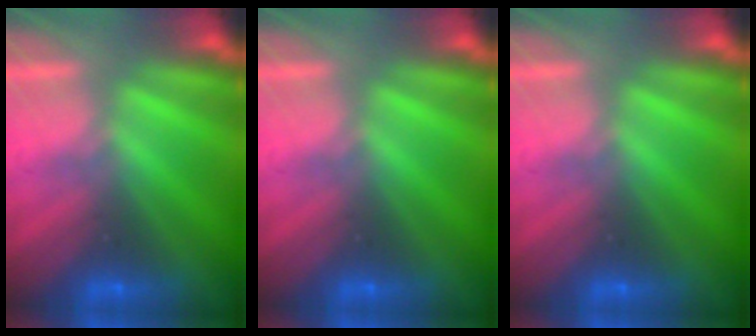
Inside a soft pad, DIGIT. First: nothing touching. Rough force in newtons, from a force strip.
{"total": 0.0}
{"total": 0.0}